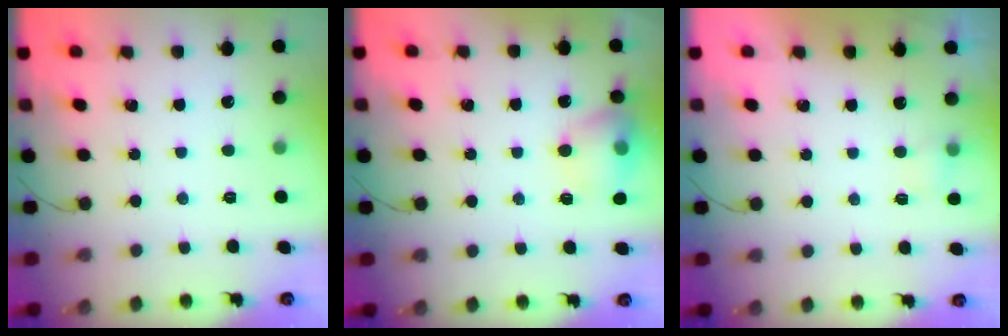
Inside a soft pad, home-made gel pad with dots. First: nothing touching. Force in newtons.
{"total": 12.8, "press": 12.7, "slide": 1.5}
{"total": 2.6, "press": 2.5, "slide": 0.7}